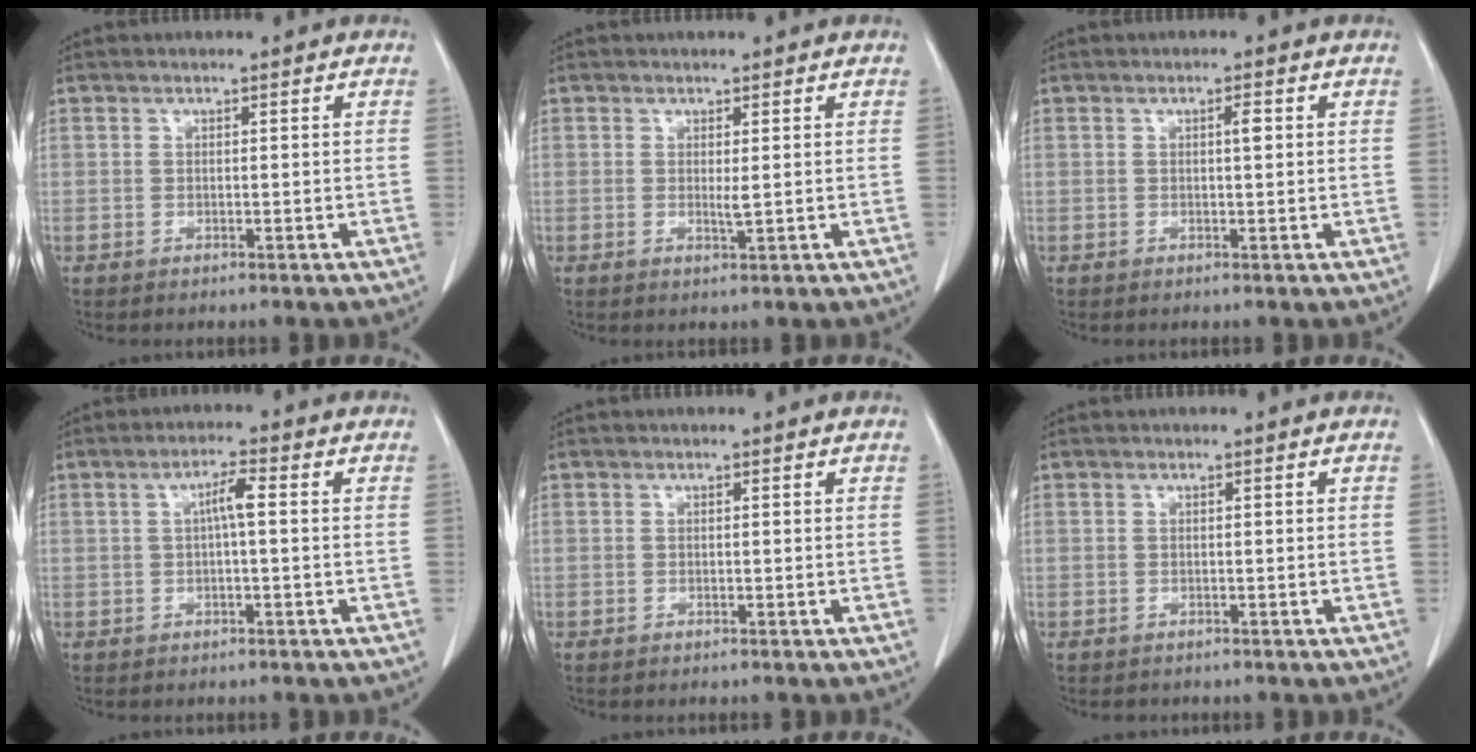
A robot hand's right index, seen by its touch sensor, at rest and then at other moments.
{"total": 1.1, "force": [0.2, 0.1, 1.1], "torque": [-0.025, -0.004, 0.006]}
{"total": 1.3, "force": [0.3, 0.1, 1.3], "torque": [-0.023, 0.002, 0.005]}
{"total": 3.2, "force": [0.4, 0.3, 3.1], "torque": [-0.057, 0.009, 0.006]}
{"total": 0.0}
{"total": 0.0}